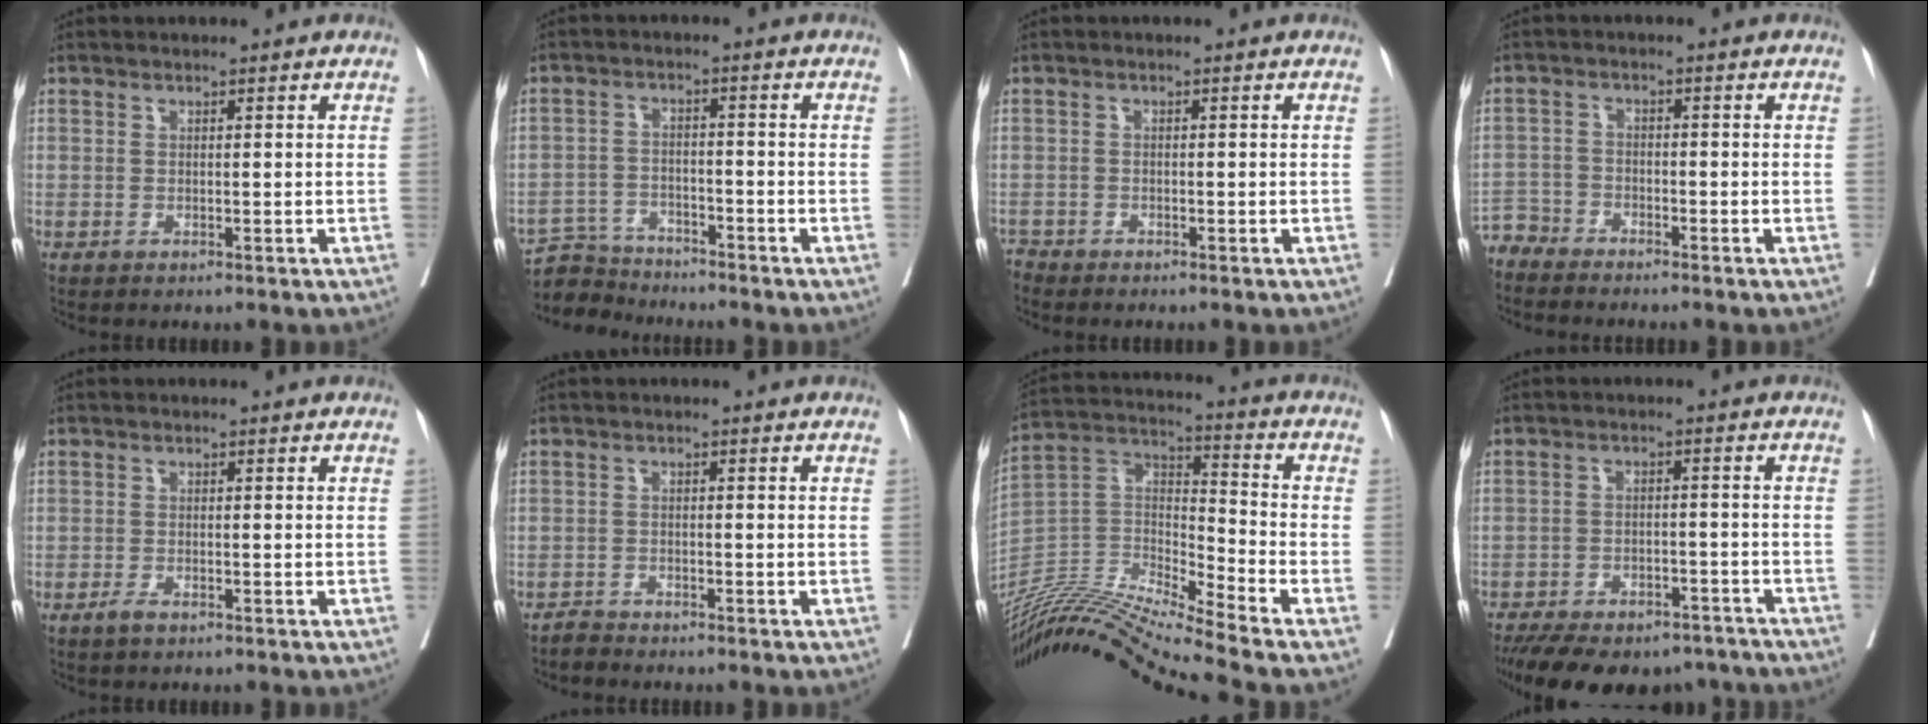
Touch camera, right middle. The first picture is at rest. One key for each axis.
{"total": 5.4, "fx": -5.3, "fy": 0.8, "fz": -0.8, "tx": 0.012, "ty": -0.003, "tz": -0.096}
{"total": 1.3, "fx": -1.2, "fy": 0.1, "fz": -0.4, "tx": 0.009, "ty": -0.005, "tz": -0.025}
{"total": 4.3, "fx": -4.2, "fy": 0.4, "fz": -0.8, "tx": 0.020, "ty": -0.008, "tz": -0.083}
{"total": 1.5, "fx": -1.0, "fy": 0.4, "fz": 1.0, "tx": -0.020, "ty": -0.001, "tz": -0.016}
{"total": 1.4, "fx": -1.3, "fy": 0.1, "fz": -0.3, "tx": 0.008, "ty": -0.004, "tz": -0.026}
{"total": 18.8, "fx": -17.3, "fy": -2.3, "fz": 7.0, "tx": -0.136, "ty": 0.016, "tz": -0.319}
{"total": 19.3, "fx": -15.9, "fy": 7.7, "fz": 7.7, "tx": -0.173, "ty": -0.006, "tz": -0.214}